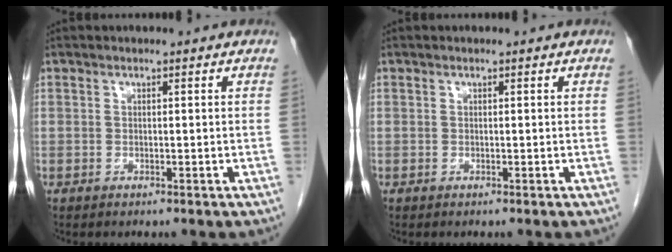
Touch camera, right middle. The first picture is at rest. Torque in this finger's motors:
{"motor_torque": [0.54, -0.67, -0.01, 0.01]}